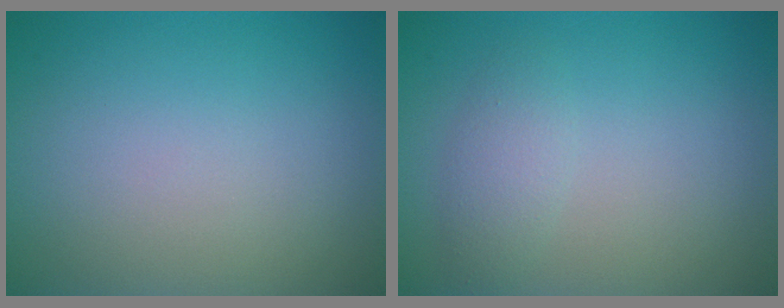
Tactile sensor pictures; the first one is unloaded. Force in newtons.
{"total": 1.8, "press": 1.8, "slide": 0.1}